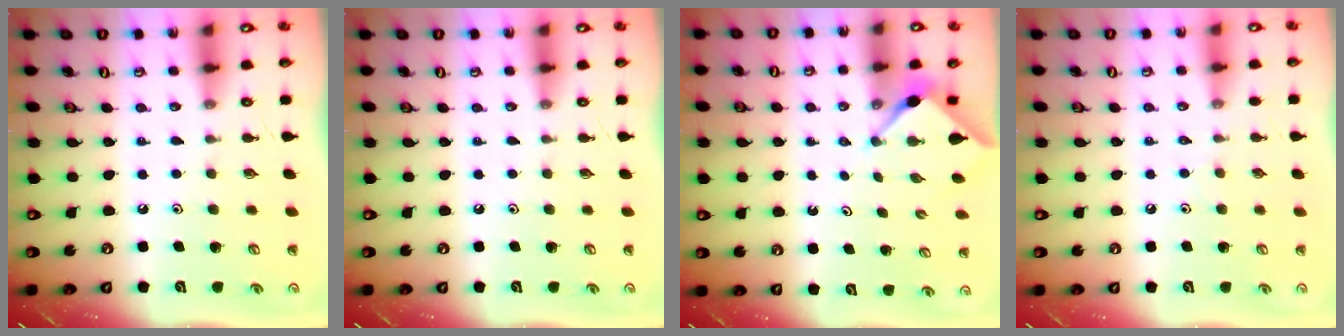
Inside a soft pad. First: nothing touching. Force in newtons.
{"total": 0.0}
{"total": 3.1, "press": 3.1, "slide": 0.4}
{"total": 2.1, "press": 2.1, "slide": 0.4}